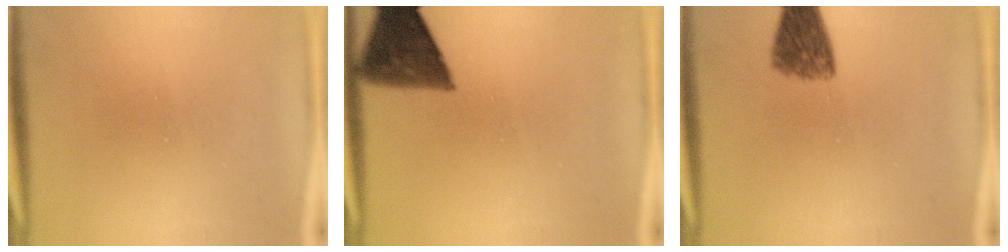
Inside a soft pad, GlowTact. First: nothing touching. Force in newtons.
{"total": 9.7}
{"total": 6.2}